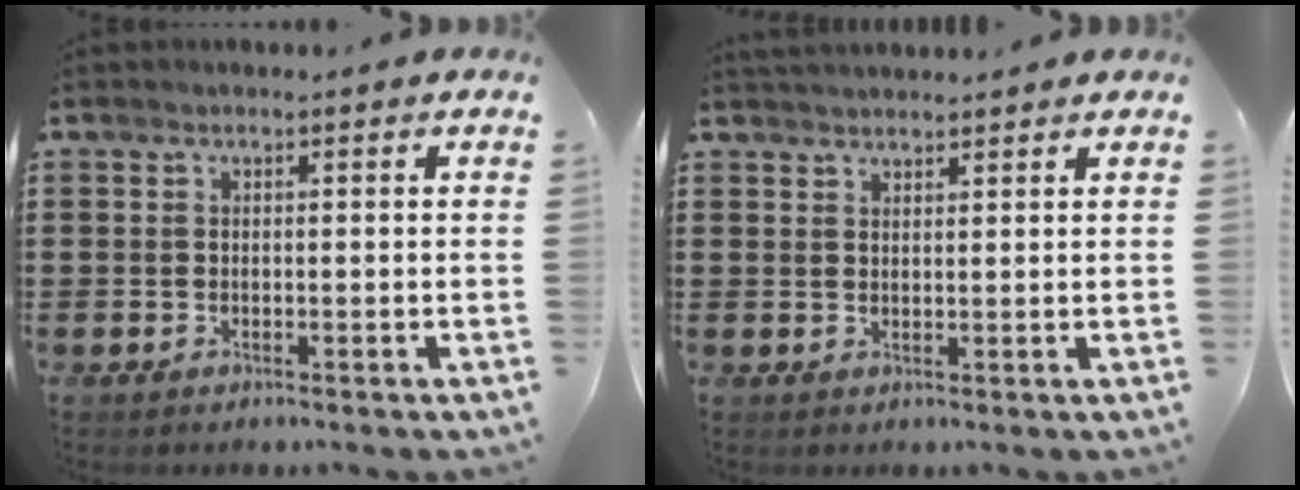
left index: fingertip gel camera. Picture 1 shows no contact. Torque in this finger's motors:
{"motor_torque": [1.07, -1.07, 0.53, 0.11]}